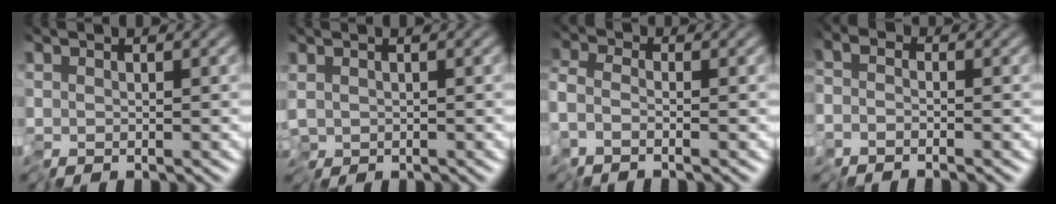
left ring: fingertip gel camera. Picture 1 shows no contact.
{"total": 1.6, "force": [-0.2, 1.0, 1.2], "torque": [-0.031, -0.005, -0.002]}
{"total": 1.9, "force": [-1.7, 0.7, 0.8], "torque": [-0.006, -0.003, -0.039]}
{"total": 1.2, "force": [-1.0, 0.4, 0.5], "torque": [0.004, -0.002, -0.025]}